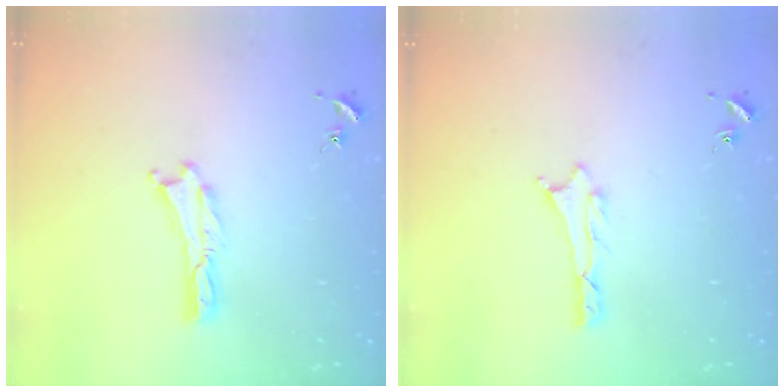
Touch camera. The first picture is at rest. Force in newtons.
{"total": 0.8, "press": 0.8, "slide": 0.2}